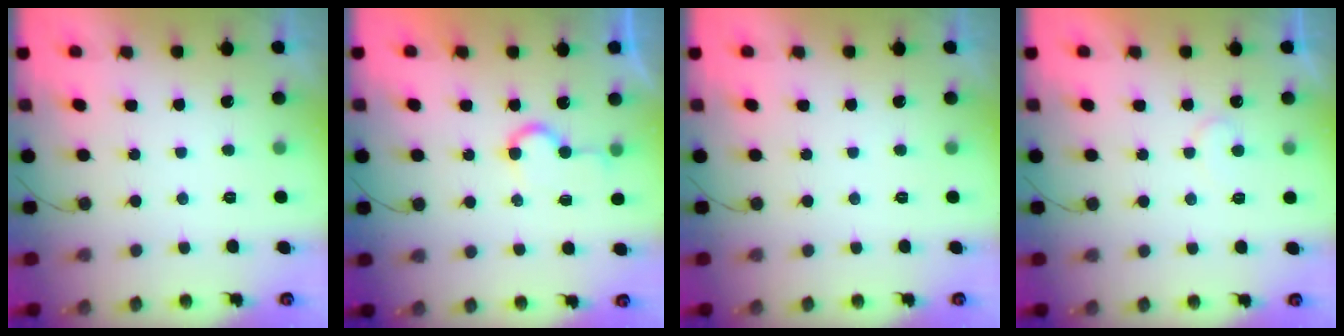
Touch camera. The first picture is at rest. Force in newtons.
{"total": 6.5, "press": 6.5, "slide": 0.2}
{"total": 0.0}
{"total": 6.2, "press": 6.1, "slide": 0.4}